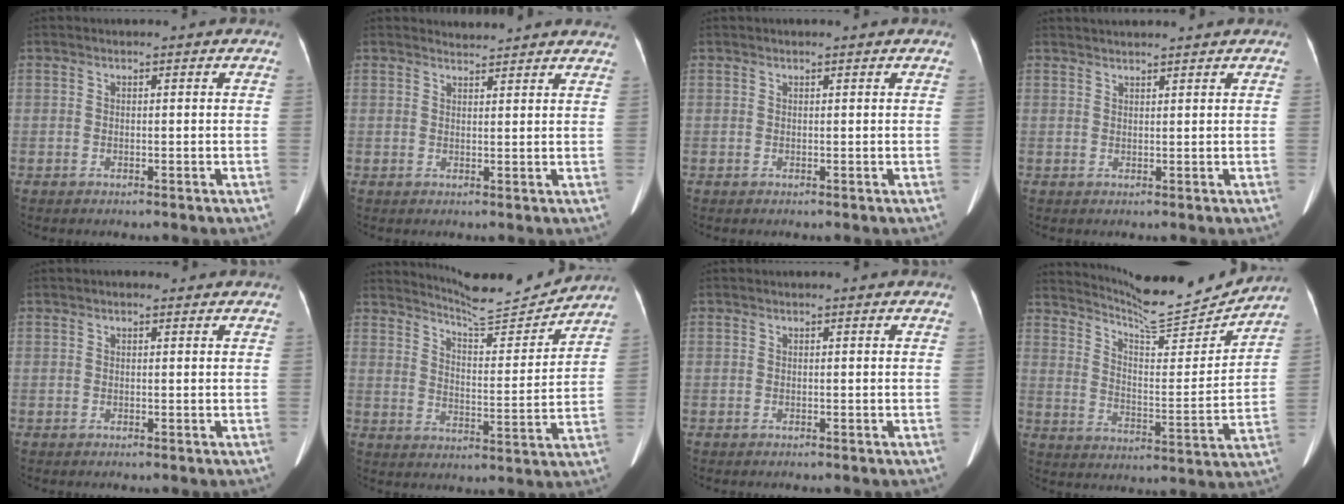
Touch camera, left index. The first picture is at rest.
{"total": 4.6, "force": [4.6, 0.4, 0.0], "torque": [-0.004, 0.006, 0.044]}
{"total": 0.6, "force": [-0.5, 0.0, 0.1], "torque": [-0.007, 0.005, -0.007]}
{"total": 3.7, "force": [3.4, 0.0, 1.3], "torque": [-0.016, 0.028, 0.049]}
{"total": 0.6, "force": [-0.4, 0.3, 0.3], "torque": [-0.011, 0.008, -0.008]}
{"total": 10.6, "force": [10.5, -0.6, 1.6], "torque": [-0.032, -0.018, 0.160]}
{"total": 0.0}
{"total": 13.7, "force": [13.4, -0.2, 2.7], "torque": [-0.053, -0.036, 0.201]}